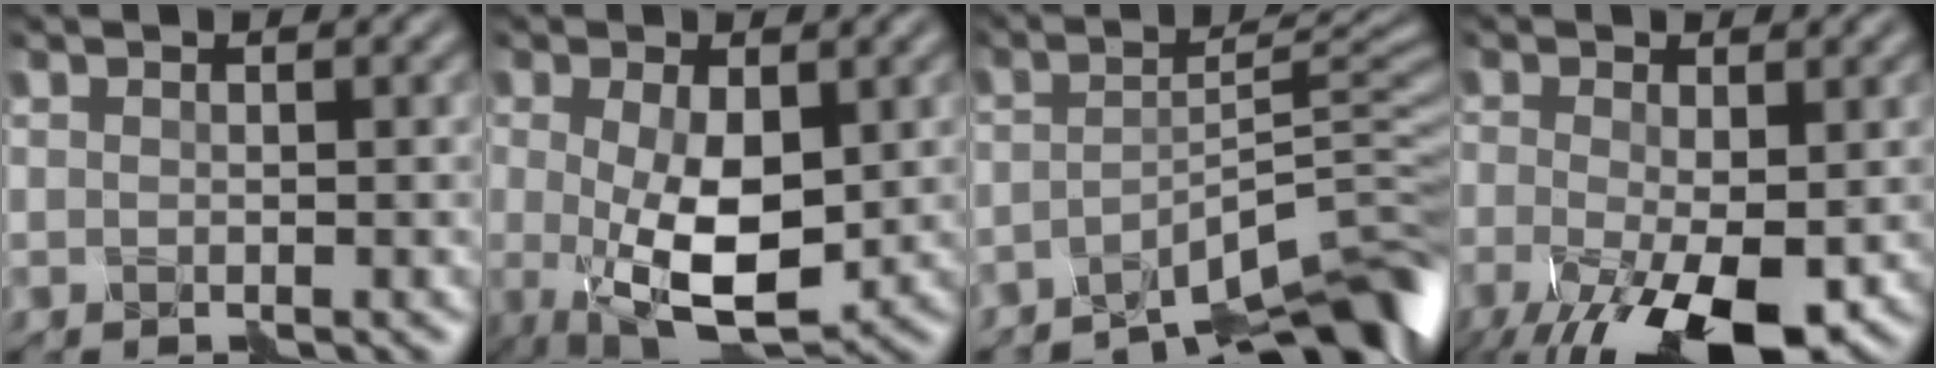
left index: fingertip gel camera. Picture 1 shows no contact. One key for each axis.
{"total": 7.1, "fx": -1.0, "fy": 3.1, "fz": 6.4, "tx": -0.123, "ty": -0.010, "tz": -0.015}
{"total": 9.1, "fx": -6.8, "fy": 1.9, "fz": 5.8, "tx": -0.061, "ty": 0.007, "tz": -0.121}
{"total": 8.9, "fx": -3.8, "fy": 3.0, "fz": 7.4, "tx": -0.133, "ty": -0.016, "tz": -0.059}